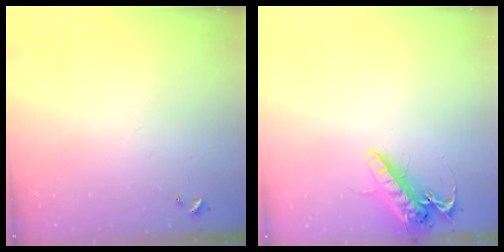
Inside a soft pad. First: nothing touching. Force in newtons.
{"total": 13.8, "press": 13.6, "slide": 2.4}